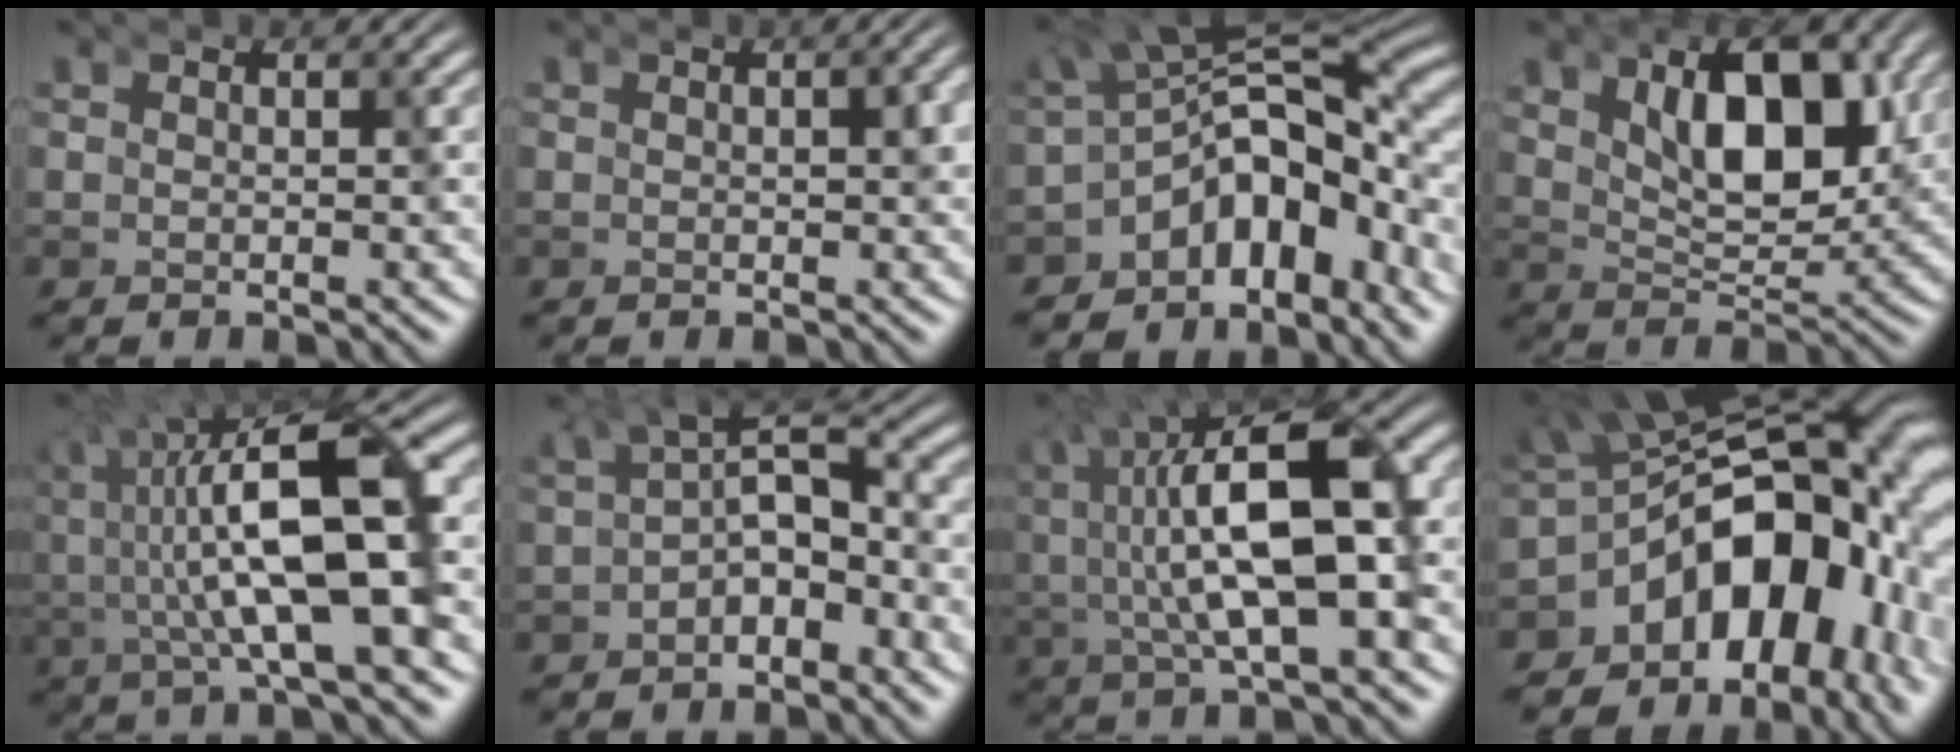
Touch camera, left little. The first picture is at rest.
{"total": 0.9, "force": [-0.2, 0.3, 0.8], "torque": [-0.008, 0.003, -0.004]}
{"total": 9.8, "force": [-3.0, 6.1, 7.0], "torque": [-0.127, -0.030, -0.049]}
{"total": 7.5, "force": [1.7, 4.2, 5.9], "torque": [-0.095, -0.010, 0.023]}
{"total": 8.5, "force": [-2.4, 3.0, 7.5], "torque": [-0.124, -0.011, -0.040]}
{"total": 3.9, "force": [-0.6, 2.4, 3.0], "torque": [-0.049, -0.014, -0.010]}
{"total": 8.4, "force": [-1.1, 3.9, 7.4], "torque": [-0.123, -0.012, -0.019]}
{"total": 16.2, "force": [-3.0, 10.8, 11.7], "torque": [-0.222, -0.056, -0.041]}